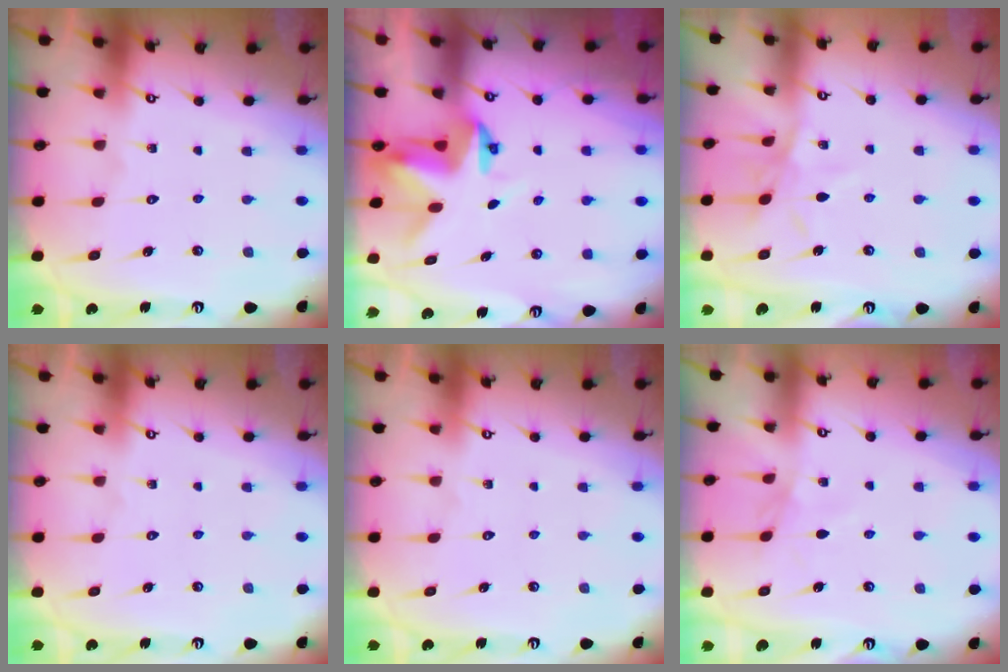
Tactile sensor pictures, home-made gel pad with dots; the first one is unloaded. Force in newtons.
{"total": 3.9, "press": 3.9, "slide": 0.2}
{"total": 5.9, "press": 5.8, "slide": 0.7}
{"total": 0.0}
{"total": 0.0}
{"total": 2.0, "press": 1.9, "slide": 0.4}